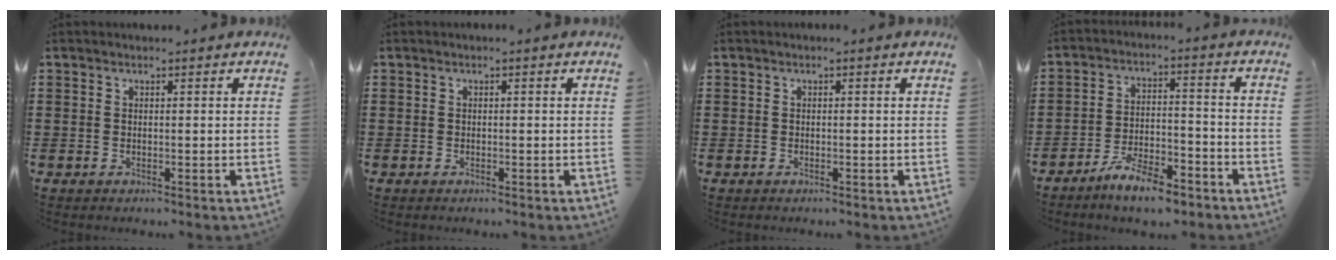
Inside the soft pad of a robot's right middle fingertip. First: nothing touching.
{"total": 0.0}
{"total": 0.0}
{"total": 7.2, "force": [-6.0, 1.4, 3.7], "torque": [-0.077, 0.002, -0.113]}